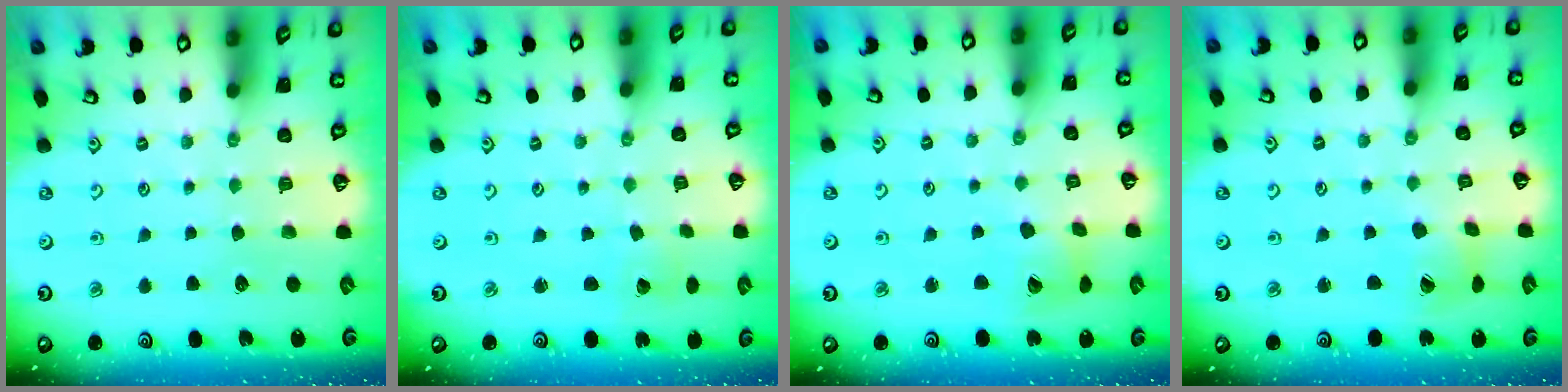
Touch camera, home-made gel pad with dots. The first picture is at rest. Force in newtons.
{"total": 1.5, "press": 1.5, "slide": 0.2}
{"total": 8.8, "press": 8.8, "slide": 1.1}
{"total": 4.8, "press": 4.8, "slide": 0.4}